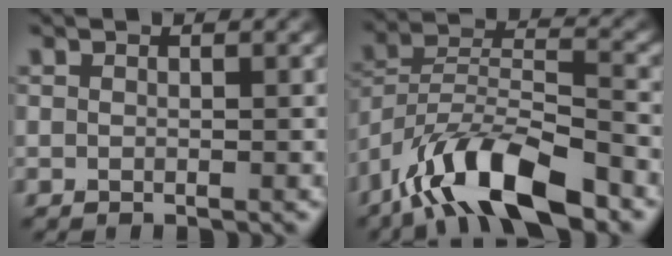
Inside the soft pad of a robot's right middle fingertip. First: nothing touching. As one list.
[{"total": 10.7, "force": [-7.5, 3.4, 6.9], "torque": [-0.115, 0.013, -0.147]}]